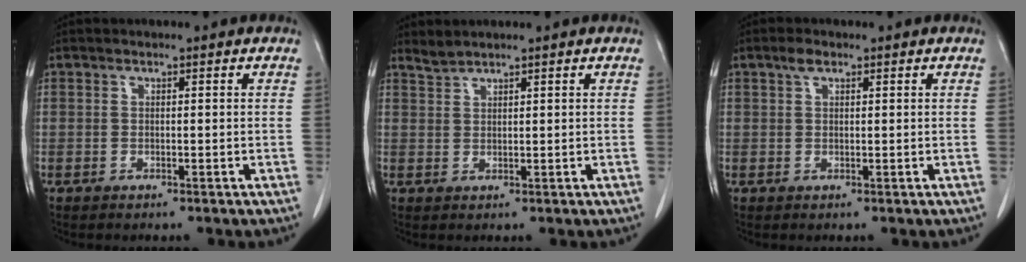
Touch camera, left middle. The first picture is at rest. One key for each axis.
{"total": 1.6, "fx": 1.6, "fy": -0.2, "fz": 0.1, "tx": -0.004, "ty": 0.002, "tz": 0.035}
{"total": 1.7, "fx": 1.1, "fy": 0.8, "fz": 1.1, "tx": -0.022, "ty": 0.006, "tz": 0.018}